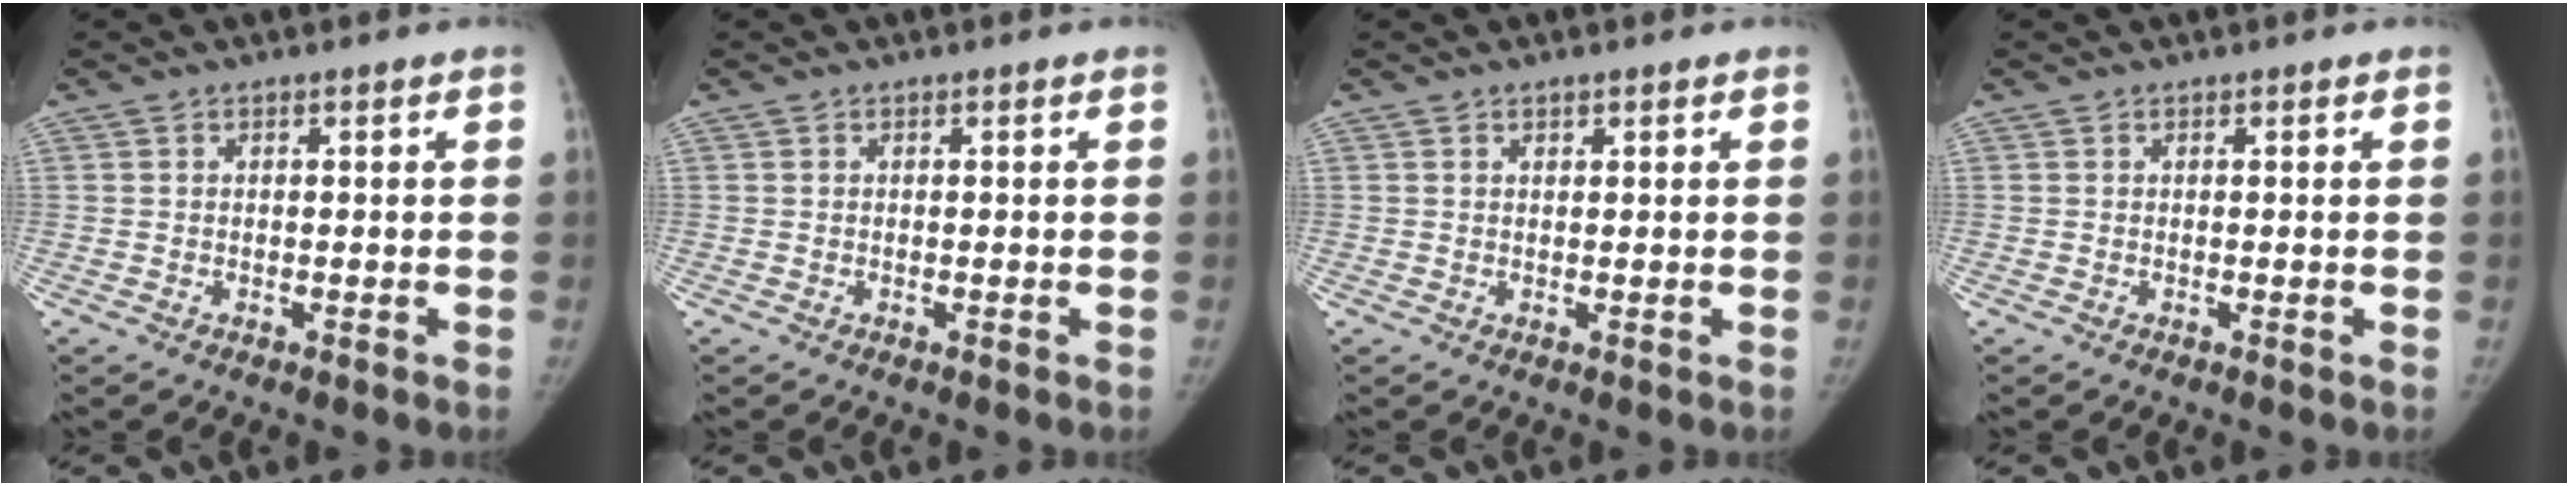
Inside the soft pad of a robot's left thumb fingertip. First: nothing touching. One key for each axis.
{"total": 0.0}
{"total": 0.9, "fx": 0.6, "fy": 0.4, "fz": 0.4, "tx": -0.002, "ty": -0.003, "tz": 0.011}
{"total": 0.0}